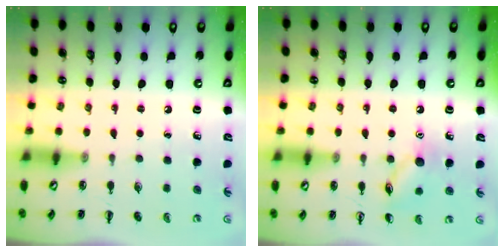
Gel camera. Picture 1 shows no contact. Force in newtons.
{"total": 8.7, "press": 8.7, "slide": 0.6}